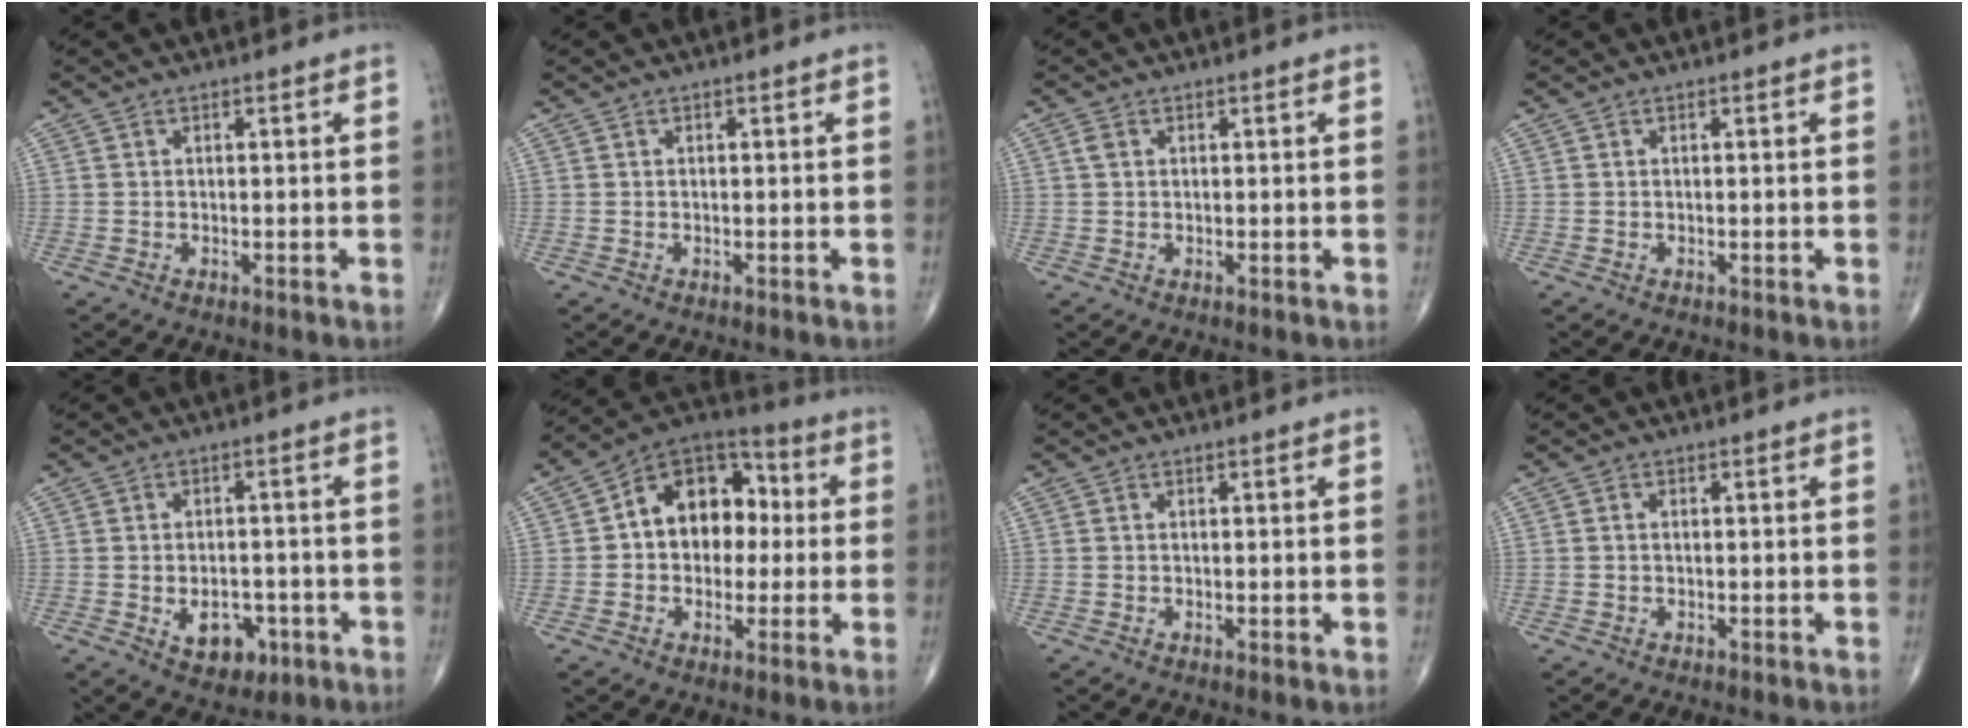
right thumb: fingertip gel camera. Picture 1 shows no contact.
{"total": 0.0}
{"total": 1.2, "force": [0.4, 0.9, 0.8], "torque": [-0.018, 0.006, 0.008]}
{"total": 0.0}
{"total": 7.0, "force": [-2.3, 4.6, 4.7], "torque": [-0.044, 0.009, -0.022]}
{"total": 15.0, "force": [1.3, 10.8, 10.4], "torque": [-0.105, 0.036, 0.008]}
{"total": 0.7, "force": [0.0, 0.1, 0.6], "torque": [-0.015, -0.004, 0.000]}
{"total": 0.6, "force": [0.0, 0.4, 0.5], "torque": [-0.009, 0.001, -0.002]}